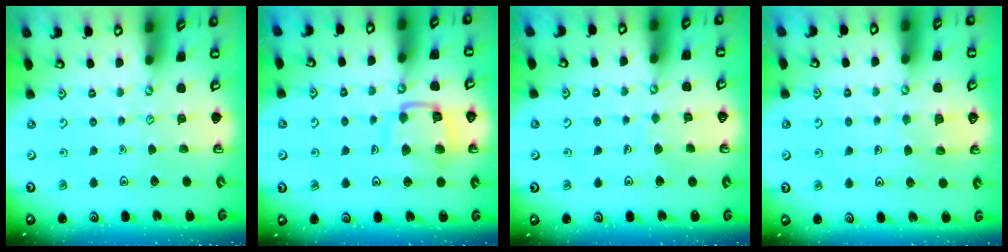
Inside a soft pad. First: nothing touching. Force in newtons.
{"total": 12.0, "press": 12.0, "slide": 1.2}
{"total": 4.4, "press": 4.4, "slide": 0.3}
{"total": 5.6, "press": 5.6, "slide": 0.4}